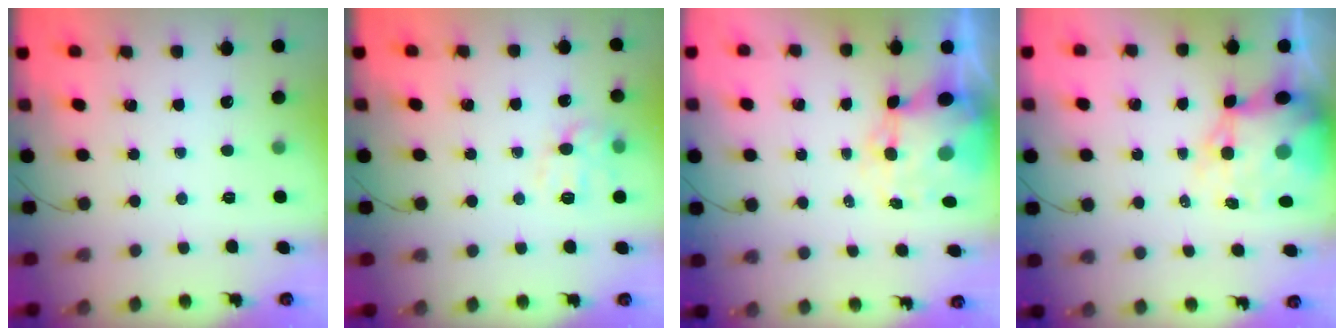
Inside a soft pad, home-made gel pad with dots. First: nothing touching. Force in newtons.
{"total": 10.1, "press": 10.1, "slide": 0.7}
{"total": 10.3, "press": 10.0, "slide": 2.6}
{"total": 12.4, "press": 11.9, "slide": 3.3}